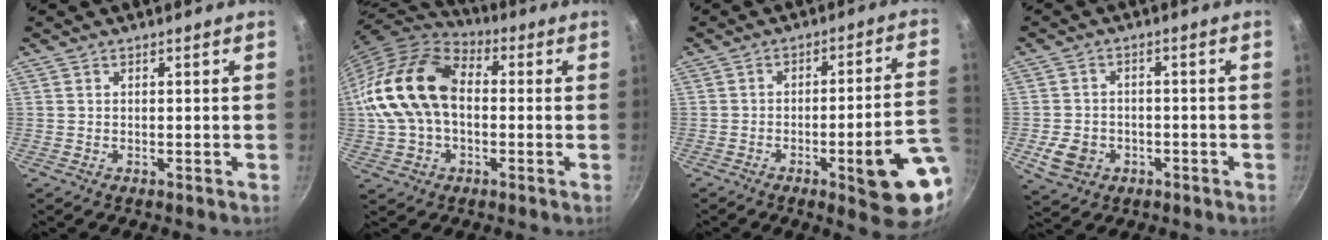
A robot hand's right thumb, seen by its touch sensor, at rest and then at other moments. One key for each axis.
{"total": 18.8, "fx": 0.3, "fy": 12.9, "fz": 13.6, "tx": -0.250, "ty": 0.040, "tz": -0.003}
{"total": 15.0, "fx": -4.7, "fy": 2.8, "fz": 14.0, "tx": -0.157, "ty": 0.029, "tz": -0.058}
{"total": 7.0, "fx": -2.3, "fy": 5.7, "fz": 3.4, "tx": -0.057, "ty": 0.021, "tz": -0.031}